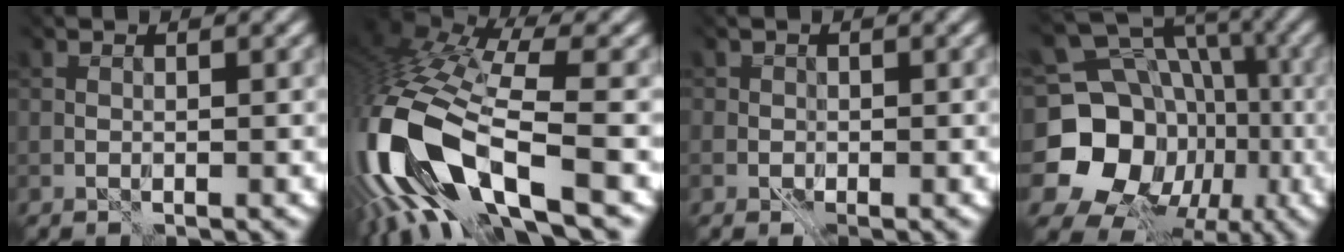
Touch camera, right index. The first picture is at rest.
{"total": 15.1, "force": [-4.0, 6.2, 13.2], "torque": [-0.303, -0.018, -0.071]}
{"total": 0.8, "force": [0.2, 0.6, -0.5], "torque": [0.020, -0.002, -0.001]}
{"total": 16.8, "force": [-3.0, 15.0, 6.8], "torque": [-0.134, -0.008, -0.055]}